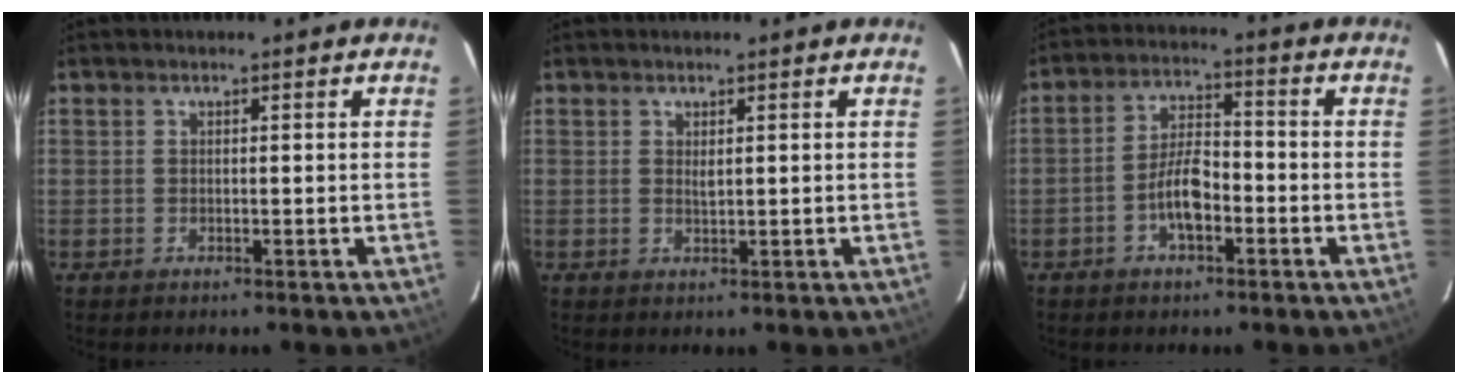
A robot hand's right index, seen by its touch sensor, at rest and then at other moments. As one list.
[{"total": 1.1, "force": [0.5, 0.5, 0.9], "torque": [-0.015, 0.000, 0.009]}, {"total": 6.8, "force": [-2.9, 2.8, 5.5], "torque": [-0.112, 0.012, -0.049]}]